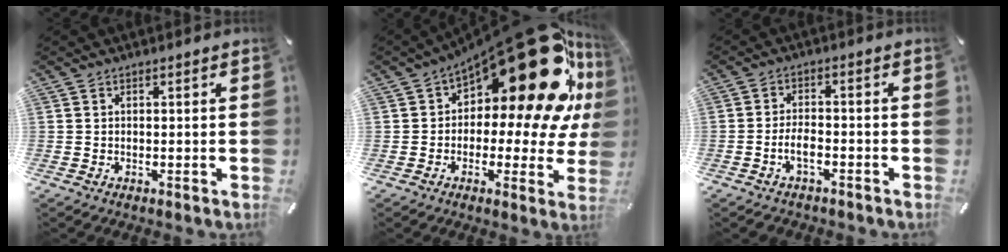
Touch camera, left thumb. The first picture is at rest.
{"total": 29.5, "force": [11.9, 13.1, 23.6], "torque": [-0.315, -0.103, 0.207]}
{"total": 4.4, "force": [-2.1, 2.3, 3.1], "torque": [-0.057, 0.012, -0.040]}